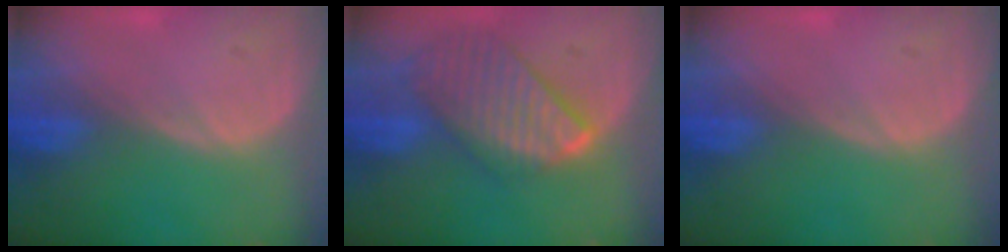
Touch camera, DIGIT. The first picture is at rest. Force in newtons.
{"total": 9.7, "press": 8.3, "slide": 5.0}
{"total": 0.0}